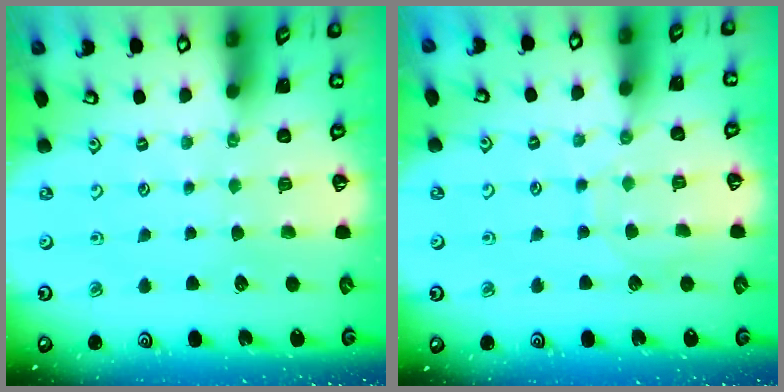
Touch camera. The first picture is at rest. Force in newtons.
{"total": 6.3, "press": 6.3, "slide": 0.6}